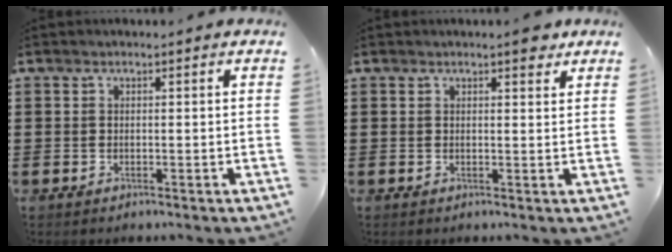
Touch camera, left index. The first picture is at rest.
{"total": 2.6, "force": [2.0, 0.6, 1.6], "torque": [-0.018, -0.001, 0.033]}